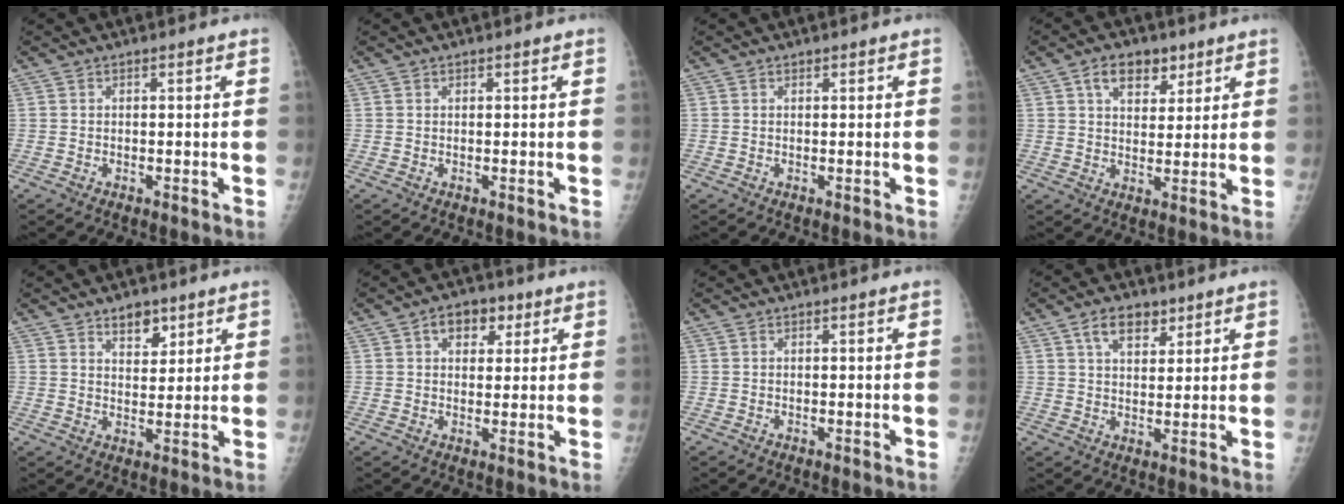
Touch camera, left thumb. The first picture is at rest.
{"total": 0.0}
{"total": 0.0}
{"total": 7.5, "force": [4.1, 4.6, 4.2], "torque": [-0.038, -0.018, 0.065]}
{"total": 5.0, "force": [3.3, 2.8, 2.6], "torque": [-0.013, -0.021, 0.053]}
{"total": 6.4, "force": [2.8, 4.4, 3.8], "torque": [-0.023, -0.003, 0.037]}
{"total": 0.0}
{"total": 6.2, "force": [3.6, 3.5, 3.6], "torque": [-0.040, -0.017, 0.063]}